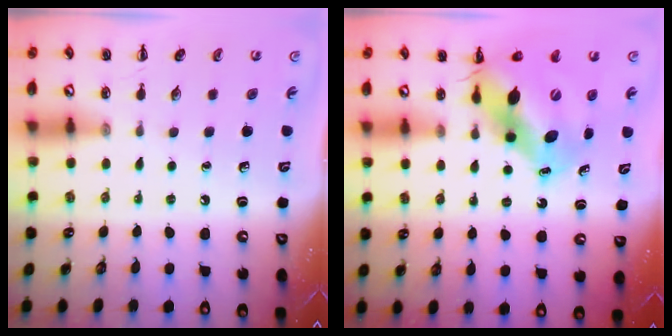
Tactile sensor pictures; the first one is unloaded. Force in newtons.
{"total": 10.7, "press": 10.5, "slide": 2.3}